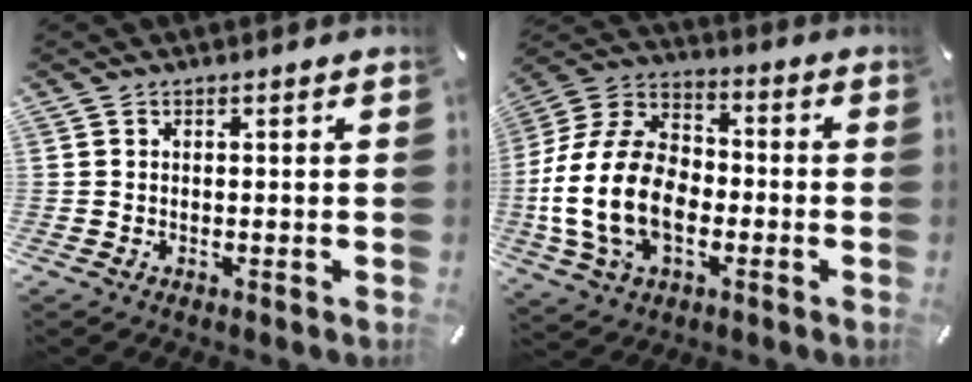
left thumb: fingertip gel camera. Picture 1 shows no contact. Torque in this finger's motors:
{"motor_torque": [0.13, 2.67, 0.93, -0.04, 0.94]}